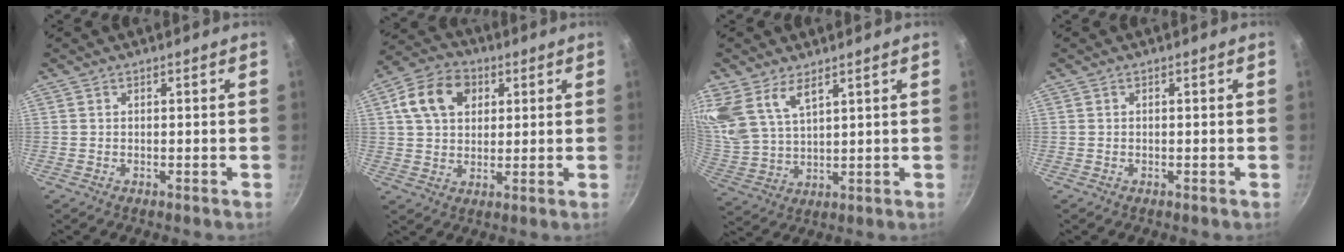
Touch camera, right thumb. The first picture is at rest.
{"total": 11.5, "force": [3.7, 8.4, 6.9], "torque": [-0.105, 0.005, 0.057]}
{"total": 12.6, "force": [6.9, 6.4, 8.3], "torque": [-0.187, -0.016, 0.153]}
{"total": 0.0}